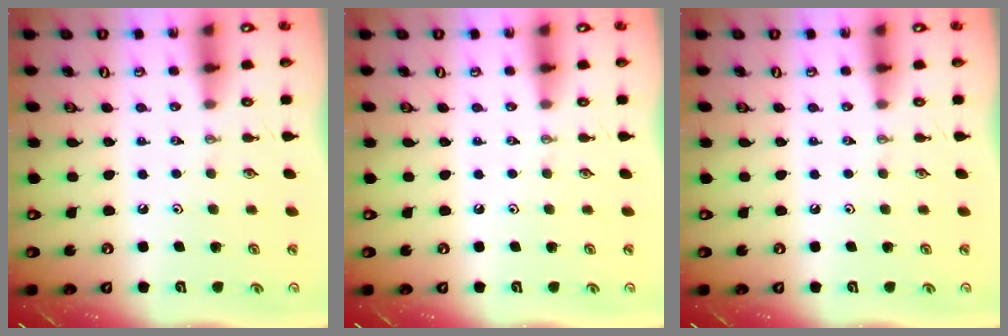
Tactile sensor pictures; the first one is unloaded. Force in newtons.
{"total": 0.0}
{"total": 0.0}